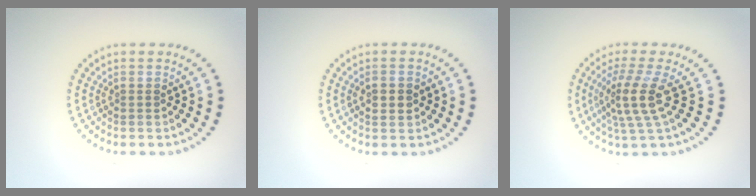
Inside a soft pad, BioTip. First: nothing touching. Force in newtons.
{"total": 2.1, "press": 2.1, "slide": 0.0}
{"total": 3.9, "press": 3.0, "slide": 2.5}